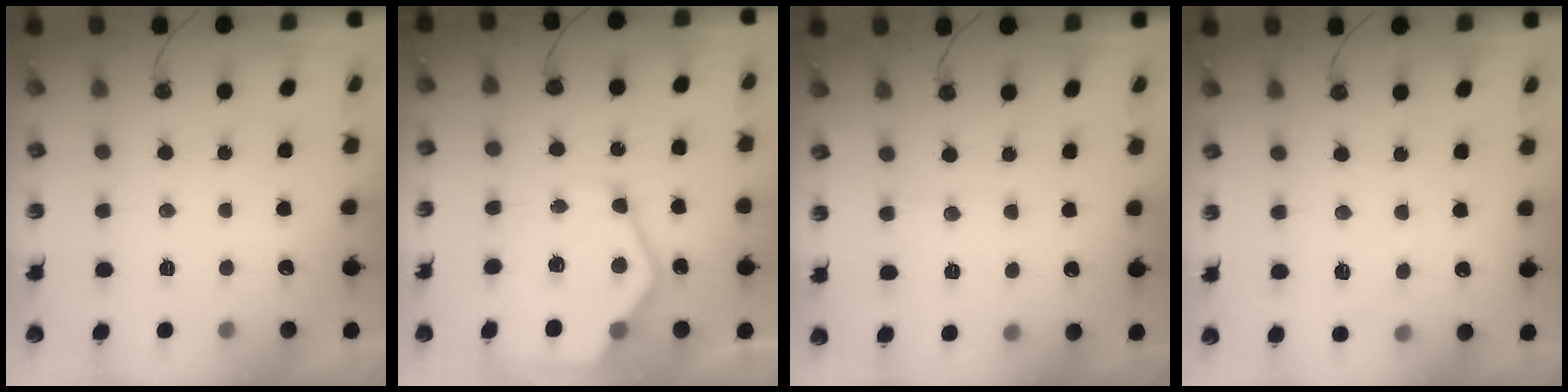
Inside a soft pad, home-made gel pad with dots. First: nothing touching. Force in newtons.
{"total": 15.1, "press": 15.0, "slide": 1.5}
{"total": 5.4, "press": 5.4, "slide": 0.6}
{"total": 3.7, "press": 3.7, "slide": 0.5}